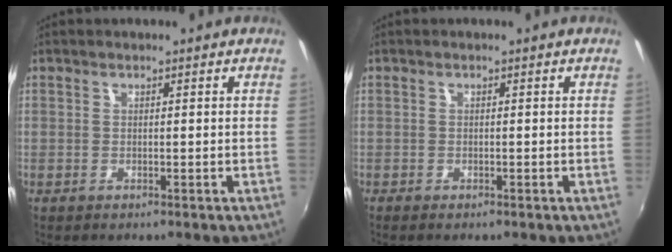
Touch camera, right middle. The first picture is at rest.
{"total": 0.8, "force": [-0.6, 0.3, 0.3], "torque": [-0.008, -0.004, -0.012]}